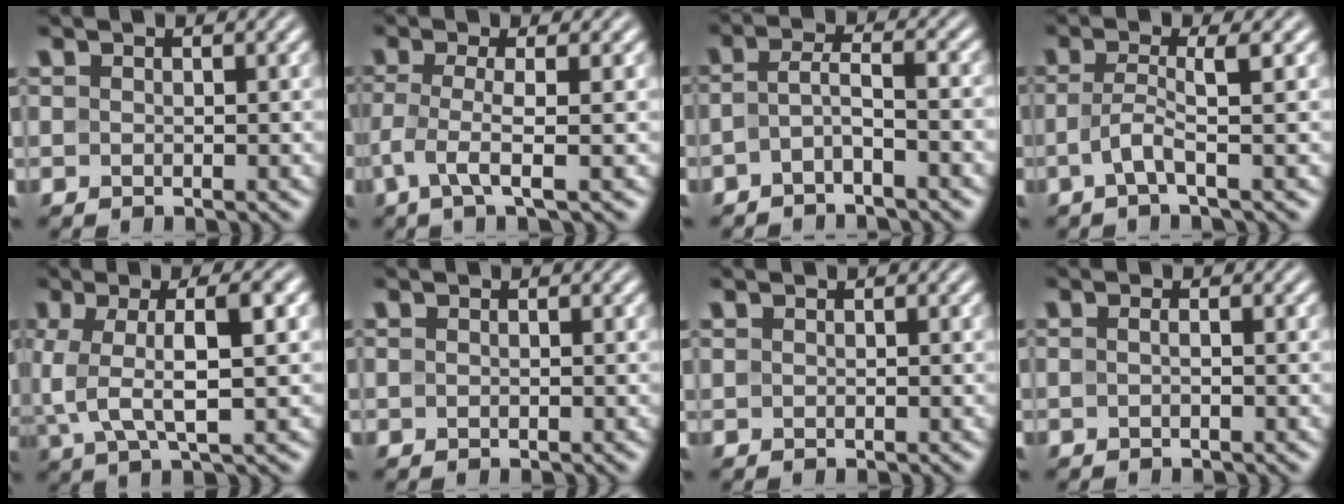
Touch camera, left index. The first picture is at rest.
{"total": 3.1, "force": [-1.0, 0.3, 2.9], "torque": [-0.064, -0.003, -0.022]}
{"total": 2.3, "force": [-1.2, 0.5, 1.9], "torque": [-0.042, 0.007, -0.030]}
{"total": 2.7, "force": [-0.4, 0.3, 2.6], "torque": [-0.056, 0.001, -0.012]}
{"total": 6.8, "force": [0.6, 1.8, 6.5], "torque": [-0.125, 0.009, 0.006]}
{"total": 0.0}
{"total": 0.0}
{"total": 0.6, "force": [-0.3, 0.0, 0.5], "torque": [-0.013, 0.000, -0.006]}